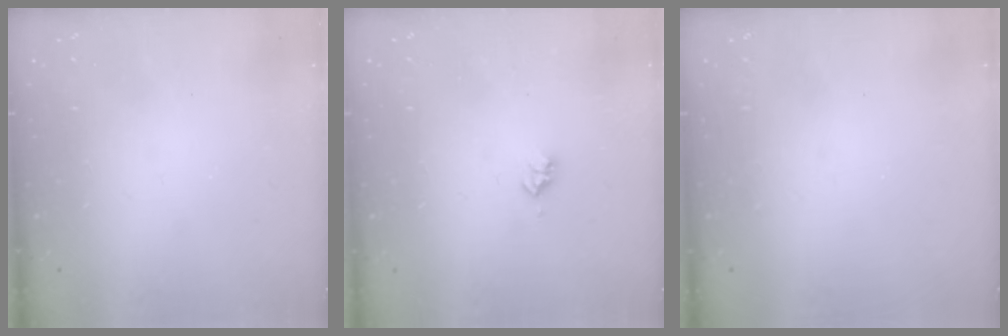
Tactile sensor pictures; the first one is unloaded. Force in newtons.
{"total": 3.1, "press": 3.1, "slide": 0.4}
{"total": 0.0}